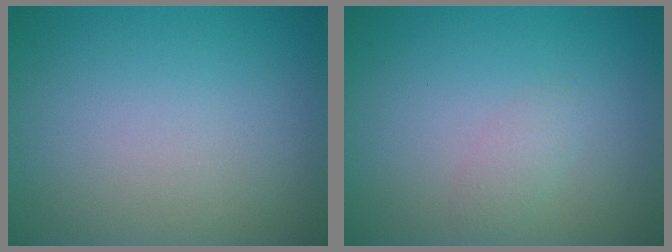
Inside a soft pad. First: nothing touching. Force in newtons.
{"total": 1.1, "press": 1.1, "slide": 0.1}